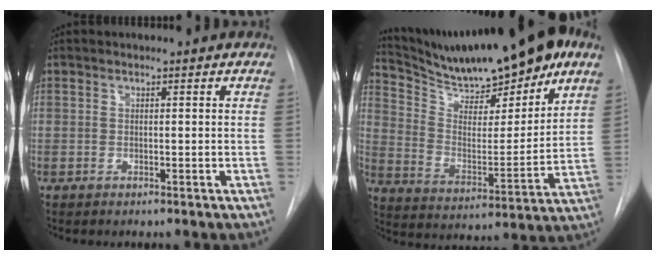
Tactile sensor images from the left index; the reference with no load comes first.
{"total": 20.8, "force": [16.8, 3.1, 12.0], "torque": [-0.202, -0.003, 0.274]}